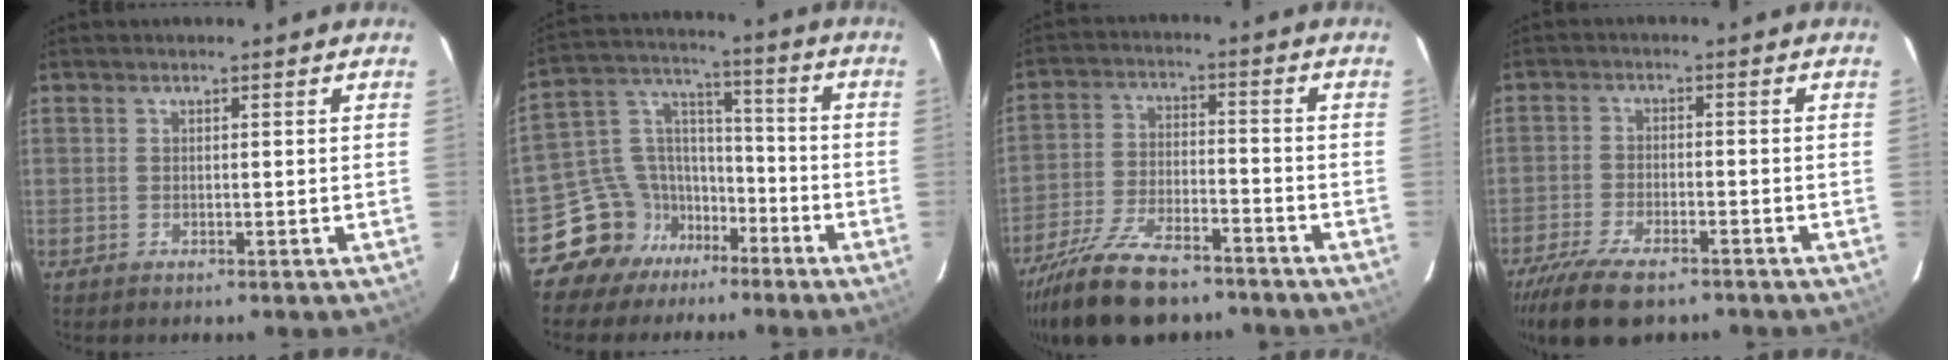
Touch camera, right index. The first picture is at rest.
{"total": 11.8, "force": [-8.0, 8.6, 1.7], "torque": [-0.052, 0.069, -0.137]}
{"total": 17.2, "force": [-13.8, 5.9, 8.5], "torque": [-0.184, -0.028, -0.236]}
{"total": 11.6, "force": [-8.9, 3.8, 6.3], "torque": [-0.150, -0.031, -0.159]}